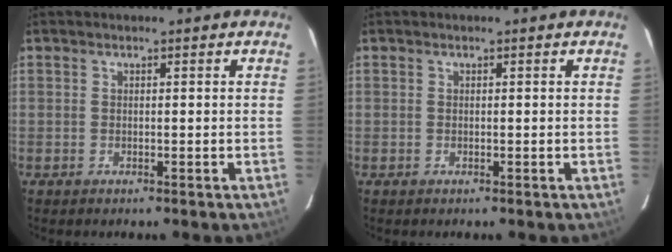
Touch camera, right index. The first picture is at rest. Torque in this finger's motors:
{"motor_torque": [0.07, 0.05, 0.03, 0.01]}